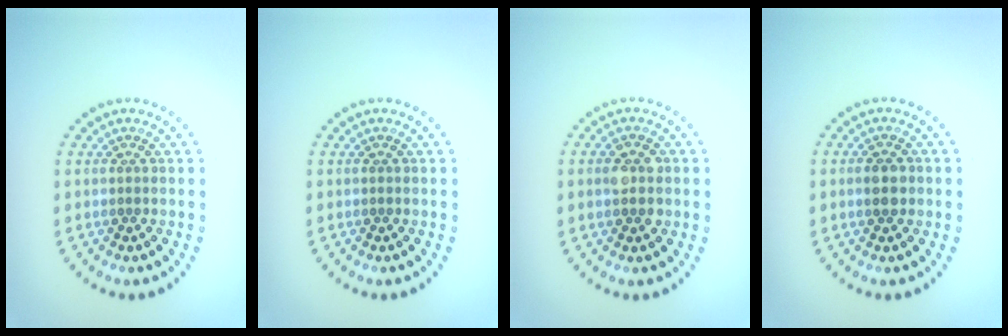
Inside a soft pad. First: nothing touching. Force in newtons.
{"total": 0.0}
{"total": 2.8, "press": 2.8, "slide": 0.2}
{"total": 2.0, "press": 1.9, "slide": 0.4}